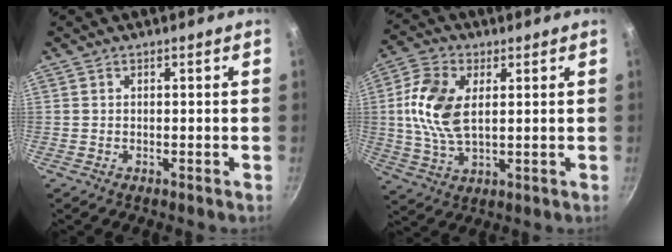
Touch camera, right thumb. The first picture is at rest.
{"total": 11.7, "force": [2.0, 6.6, 9.5], "torque": [-0.187, 0.003, 0.036]}